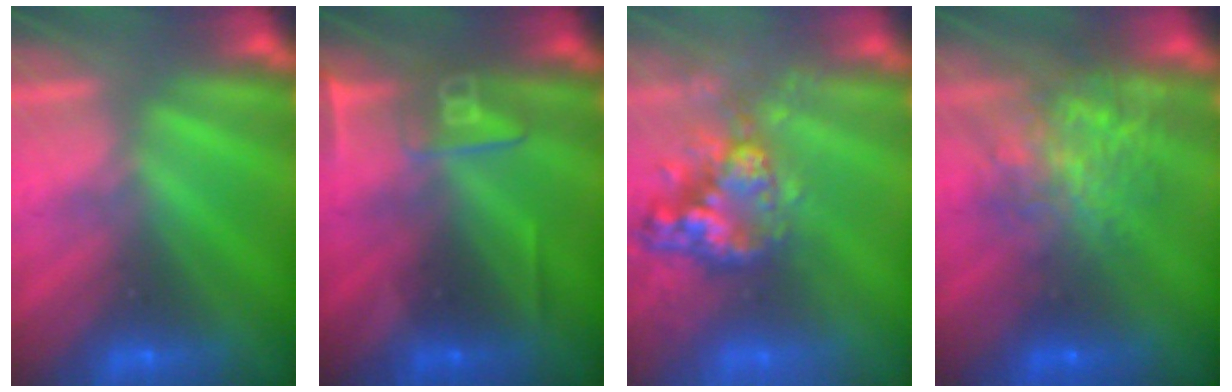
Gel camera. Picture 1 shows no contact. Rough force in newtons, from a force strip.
{"total": 2.5}
{"total": 5.6}
{"total": 7.3}